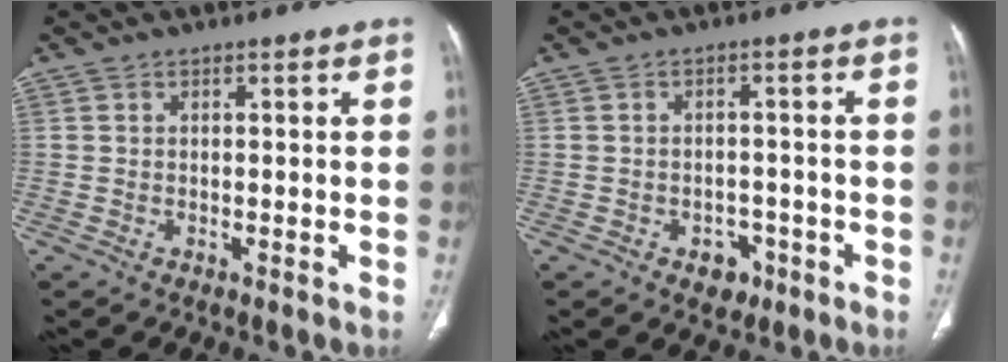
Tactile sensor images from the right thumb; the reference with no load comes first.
{"total": 4.1, "force": [-2.2, 3.0, 1.7], "torque": [-0.003, 0.018, -0.023]}